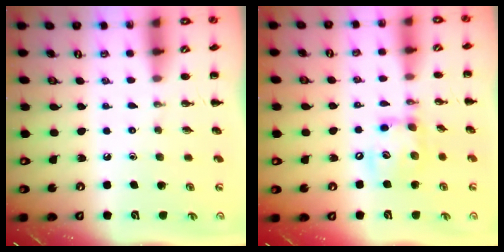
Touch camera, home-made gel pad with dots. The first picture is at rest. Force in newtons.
{"total": 12.8, "press": 12.7, "slide": 1.7}